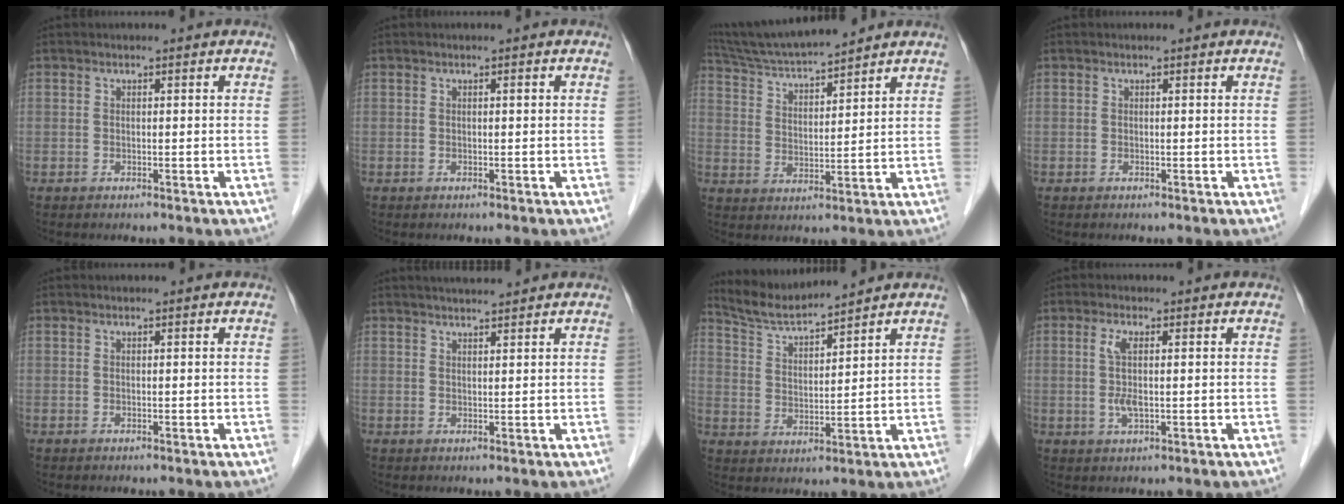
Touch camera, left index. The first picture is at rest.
{"total": 0.0}
{"total": 11.5, "force": [10.7, 0.1, 4.1], "torque": [-0.081, 0.019, 0.194]}
{"total": 0.0}
{"total": 0.0}
{"total": 3.5, "force": [3.3, -0.1, 1.3], "torque": [-0.018, 0.018, 0.054]}
{"total": 7.0, "force": [6.8, -0.5, 1.3], "torque": [-0.041, 0.009, 0.141]}
{"total": 3.4, "force": [0.2, 0.8, 3.3], "torque": [-0.074, -0.001, 0.004]}